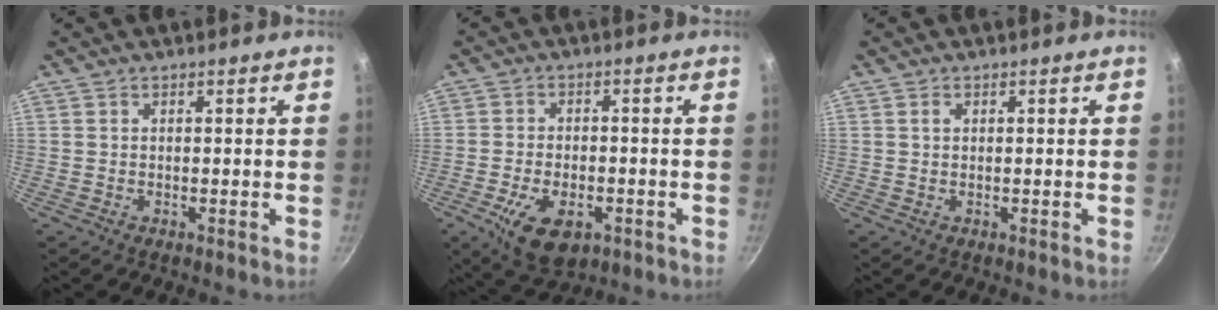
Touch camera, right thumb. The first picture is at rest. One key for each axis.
{"total": 10.5, "fx": -4.3, "fy": 6.0, "fz": 7.5, "tx": -0.118, "ty": 0.007, "tz": -0.063}
{"total": 0.9, "fx": 0.3, "fy": 0.6, "fz": 0.5, "tx": -0.009, "ty": 0.001, "tz": 0.005}